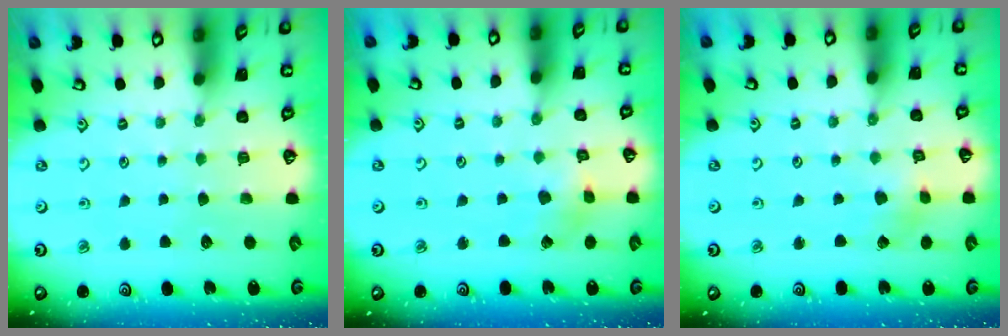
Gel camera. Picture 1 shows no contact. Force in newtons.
{"total": 2.5, "press": 2.5, "slide": 0.3}
{"total": 2.1, "press": 2.1, "slide": 0.2}